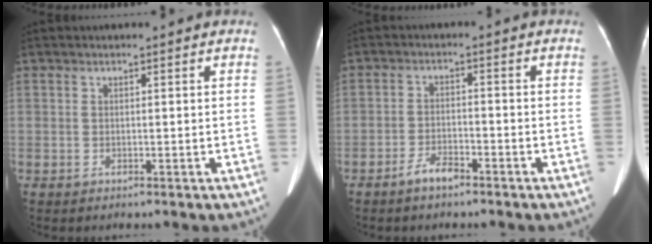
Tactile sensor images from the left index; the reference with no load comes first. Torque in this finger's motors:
{"motor_torque": [0.14, 0.14, 0.01, 0.00]}